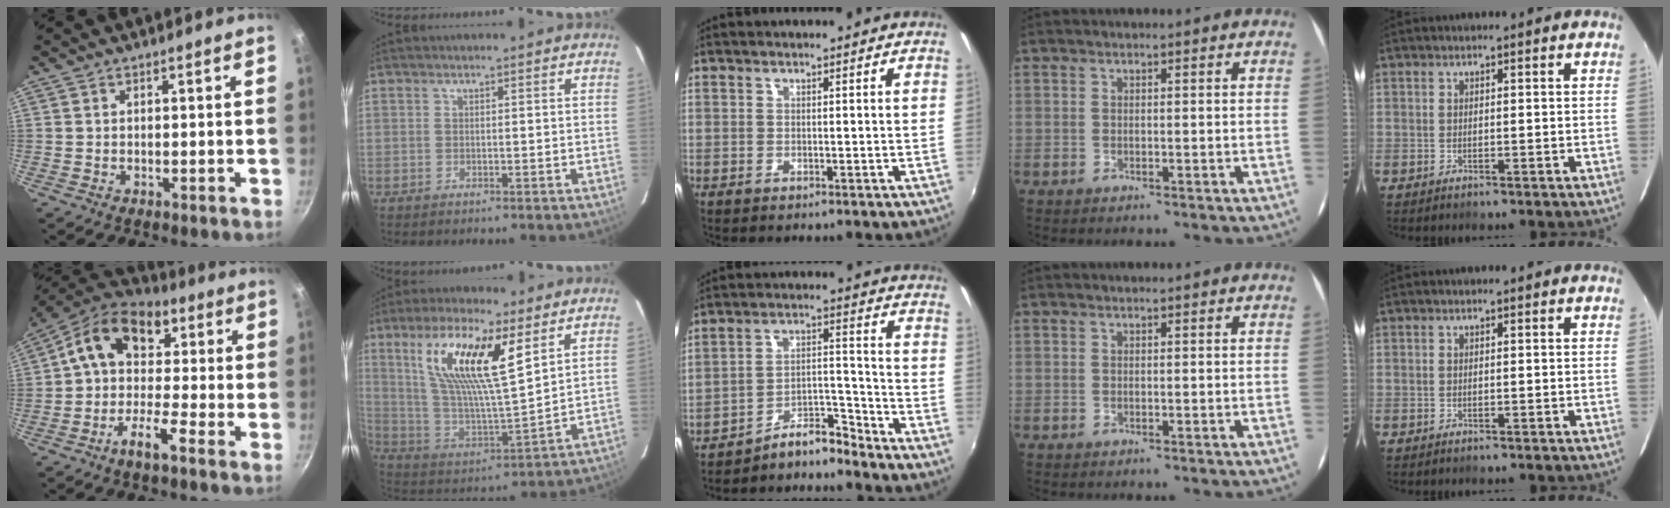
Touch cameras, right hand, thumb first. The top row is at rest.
{"thumb": {"total": 12.9, "force": [-0.5, 8.0, 10.1], "torque": [-0.154, 0.044, -0.033]}, "index": {"total": 18.9, "force": [8.9, 5.0, 16.0], "torque": [-0.301, 0.004, 0.172]}, "middle": {"total": 6.4, "force": [-6.3, 0.4, 0.6], "torque": [-0.011, 0.029, -0.113]}}